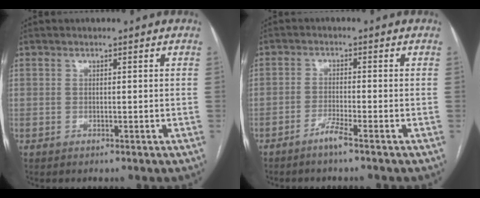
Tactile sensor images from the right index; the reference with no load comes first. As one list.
[{"total": 2.8, "force": [-2.2, -0.6, 1.7], "torque": [-0.040, -0.004, -0.046]}]